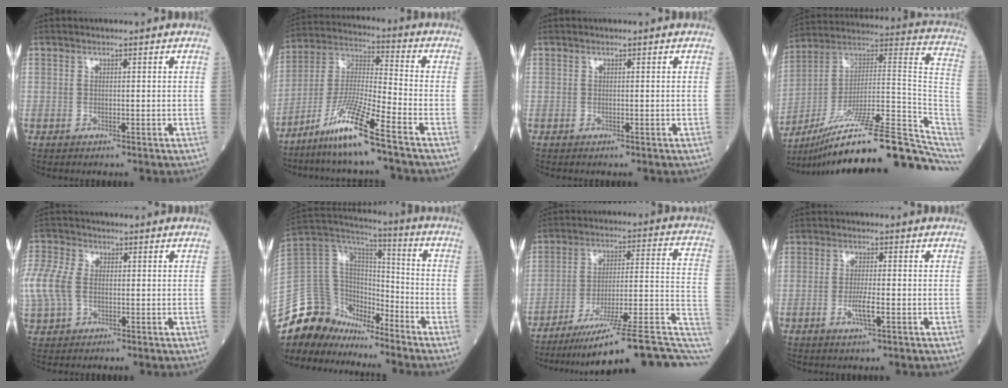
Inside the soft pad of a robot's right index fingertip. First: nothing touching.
{"total": 11.9, "force": [-8.0, -1.0, 8.7], "torque": [-0.177, -0.025, -0.158]}
{"total": 0.0}
{"total": 27.6, "force": [-20.3, 3.3, 18.5], "torque": [-0.199, 0.038, -0.321]}
{"total": 11.8, "force": [-0.3, 8.4, 8.3], "torque": [-0.256, 0.024, 0.000]}
{"total": 16.4, "force": [-14.3, 7.3, 3.5], "torque": [-0.086, 0.058, -0.264]}
{"total": 22.8, "force": [-16.1, 2.1, 16.0], "torque": [-0.162, 0.021, -0.241]}
{"total": 3.2, "force": [-1.0, 0.1, 3.0], "torque": [-0.062, -0.003, -0.016]}